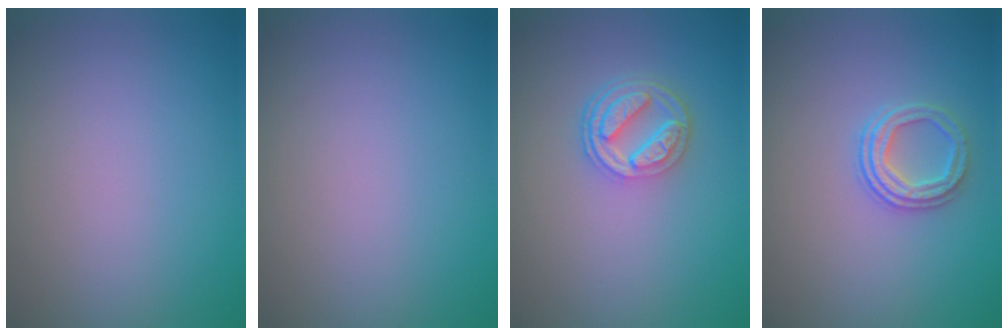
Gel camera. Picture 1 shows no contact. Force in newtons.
{"total": 0.0}
{"total": 4.1, "press": 3.2, "slide": 2.7}
{"total": 2.7, "press": 2.4, "slide": 1.2}